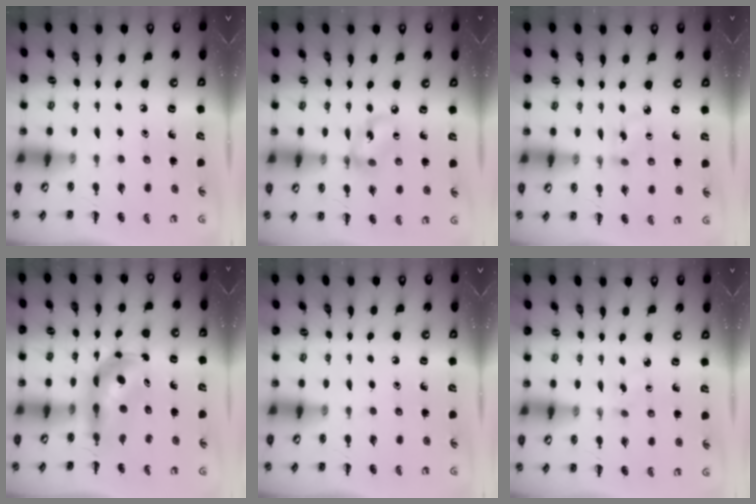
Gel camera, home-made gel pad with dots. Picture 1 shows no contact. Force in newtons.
{"total": 8.0, "press": 7.9, "slide": 1.5}
{"total": 3.6, "press": 3.3, "slide": 1.5}
{"total": 6.5, "press": 6.2, "slide": 2.1}
{"total": 0.0}
{"total": 1.3, "press": 1.1, "slide": 0.7}